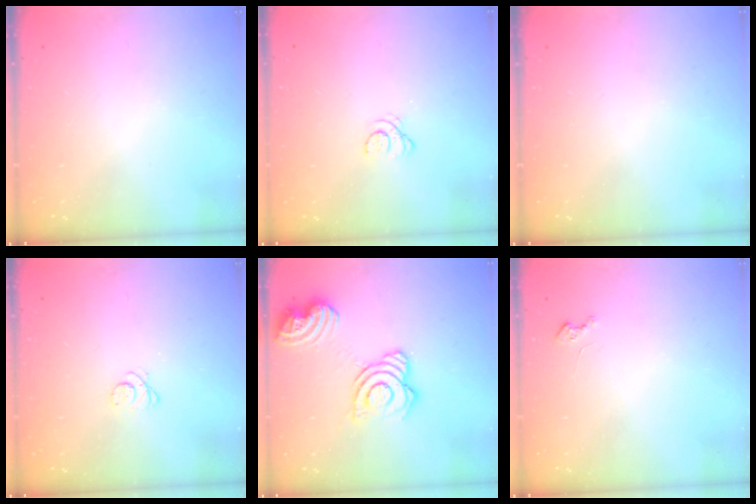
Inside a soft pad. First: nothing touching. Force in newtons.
{"total": 1.8, "press": 1.8, "slide": 0.2}
{"total": 0.0}
{"total": 2.6, "press": 2.5, "slide": 0.3}
{"total": 17.0, "press": 16.9, "slide": 2.1}
{"total": 1.9, "press": 1.9, "slide": 0.3}